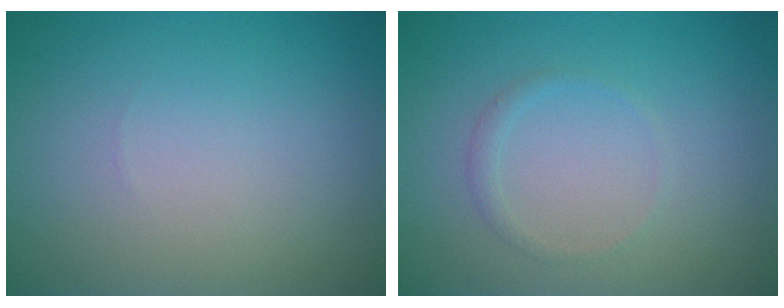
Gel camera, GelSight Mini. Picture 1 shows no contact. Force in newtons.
{"total": 0.9, "press": 0.8, "slide": 0.1}